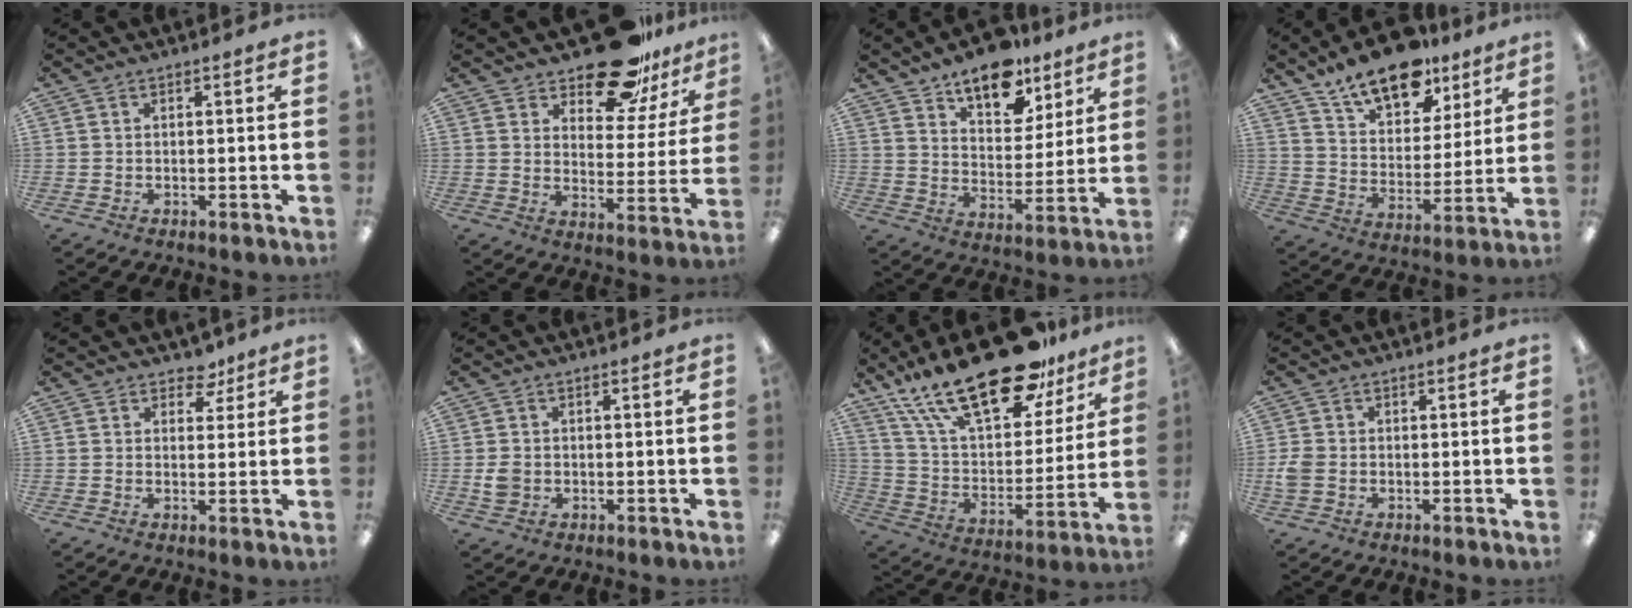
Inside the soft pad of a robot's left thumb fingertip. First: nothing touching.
{"total": 18.2, "force": [14.2, 7.5, 8.6], "torque": [-0.128, -0.093, 0.246]}
{"total": 13.4, "force": [10.4, 6.3, 5.7], "torque": [-0.073, -0.065, 0.186]}
{"total": 16.4, "force": [12.6, 7.6, 7.3], "torque": [-0.120, -0.076, 0.222]}
{"total": 4.8, "force": [3.3, 2.9, 1.7], "torque": [-0.009, -0.015, 0.056]}
{"total": 3.4, "force": [-0.3, 2.9, 1.7], "torque": [-0.014, 0.000, -0.007]}
{"total": 27.0, "force": [19.0, 10.5, 16.2], "torque": [-0.281, -0.117, 0.323]}
{"total": 3.6, "force": [-0.7, 2.8, 2.3], "torque": [-0.044, 0.006, -0.012]}